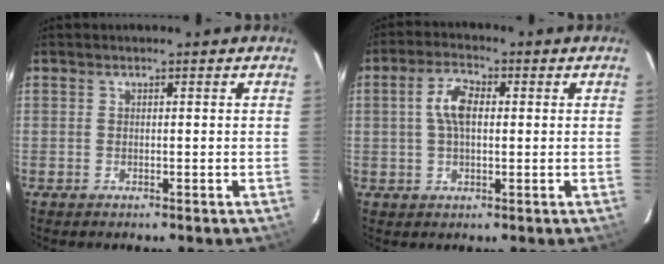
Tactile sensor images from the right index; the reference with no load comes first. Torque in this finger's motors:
{"motor_torque": [0.42, 0.15, 0.35, 0.09]}